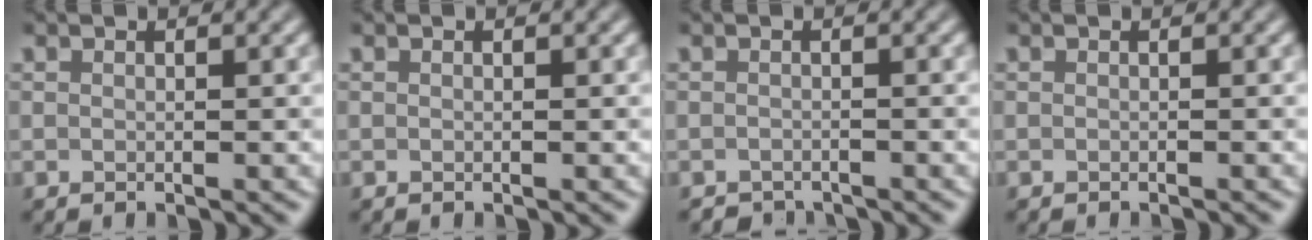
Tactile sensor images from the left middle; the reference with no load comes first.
{"total": 0.0}
{"total": 1.3, "force": [-1.3, 0.3, -0.2], "torque": [0.008, -0.002, -0.022]}
{"total": 0.6, "force": [-0.5, 0.0, 0.2], "torque": [-0.003, -0.002, -0.007]}